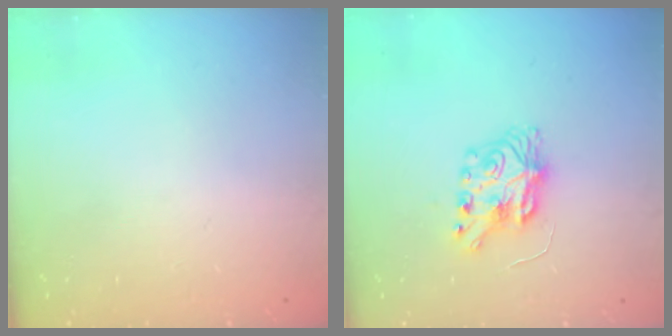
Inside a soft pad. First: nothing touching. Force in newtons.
{"total": 7.9, "press": 7.9, "slide": 0.2}